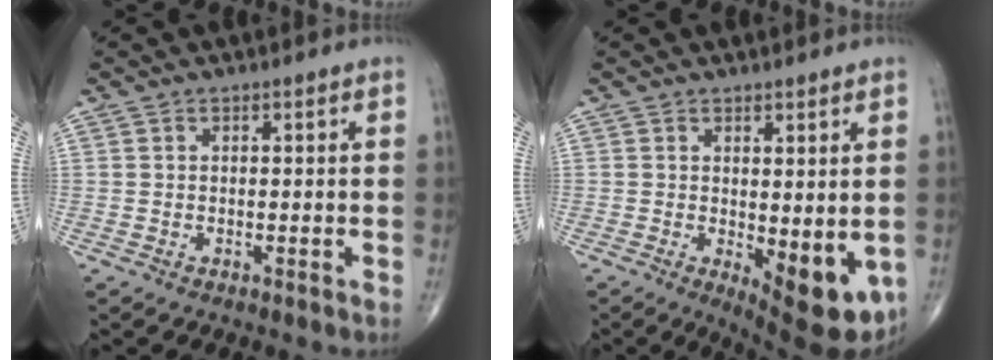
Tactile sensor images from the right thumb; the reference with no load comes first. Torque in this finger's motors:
{"motor_torque": [-0.33, 0.49, 0.13, -0.11, 0.06]}